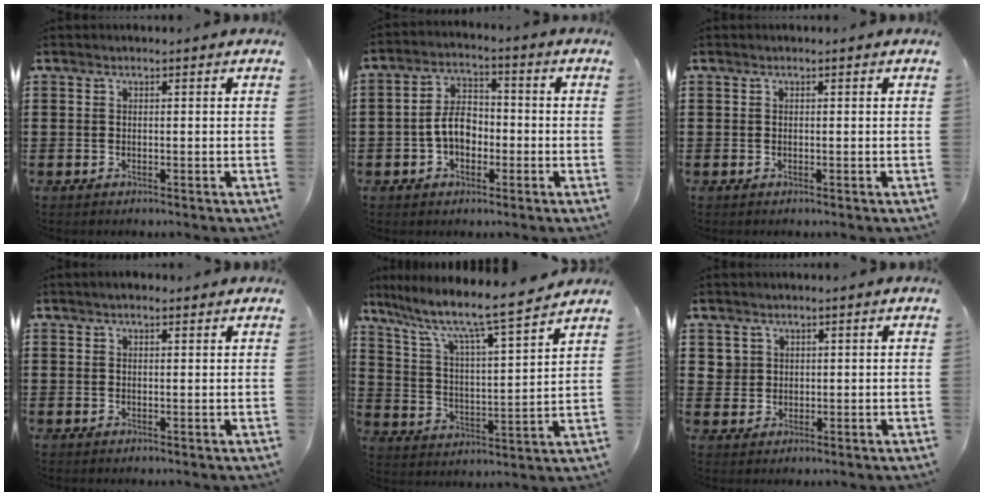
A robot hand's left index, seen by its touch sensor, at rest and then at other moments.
{"total": 6.0, "force": [-1.2, 3.9, 4.4], "torque": [-0.094, 0.009, -0.027]}
{"total": 0.0}
{"total": 1.3, "force": [0.9, 0.5, 0.8], "torque": [-0.016, 0.005, 0.017]}
{"total": 8.1, "force": [6.7, 0.5, 4.4], "torque": [-0.115, -0.049, 0.105]}
{"total": 2.6, "force": [1.2, 2.3, 0.1], "torque": [-0.015, 0.009, 0.022]}